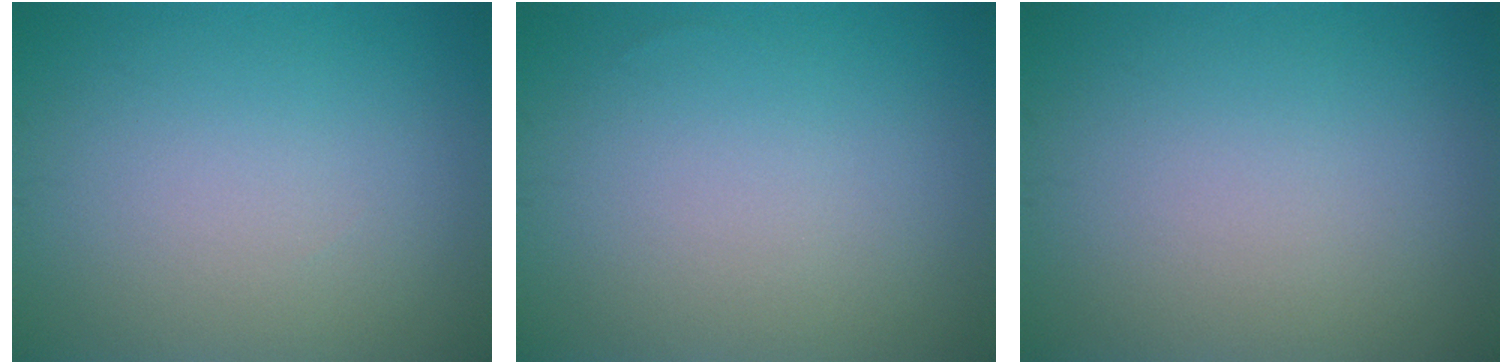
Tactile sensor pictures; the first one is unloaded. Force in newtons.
{"total": 0.0}
{"total": 0.0}